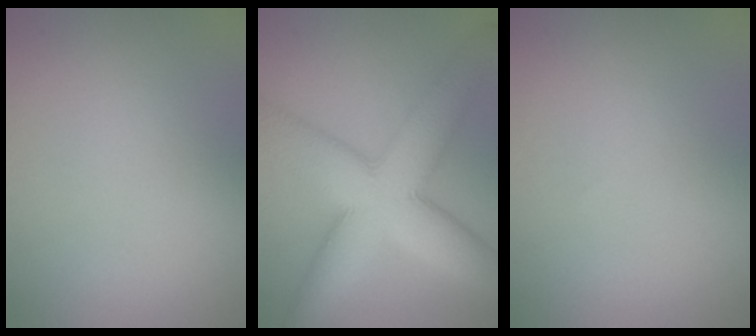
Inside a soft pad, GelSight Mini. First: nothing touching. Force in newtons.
{"total": 11.2, "press": 11.2, "slide": 0.2}
{"total": 0.0}